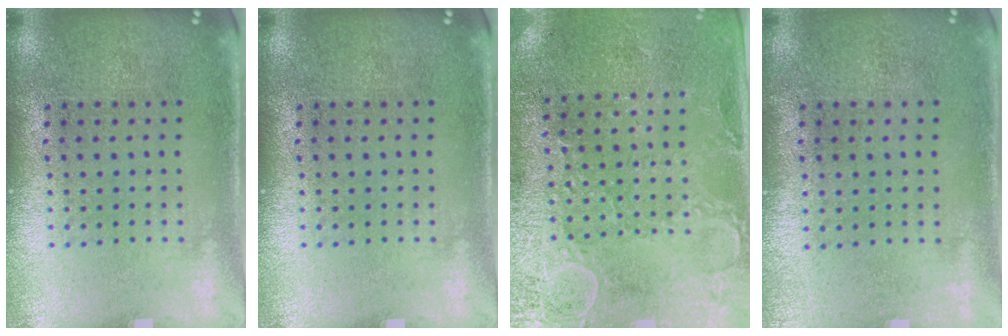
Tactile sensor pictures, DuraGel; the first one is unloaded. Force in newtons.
{"total": 0.0}
{"total": 2.8, "press": 2.7, "slide": 0.7}
{"total": 0.0}